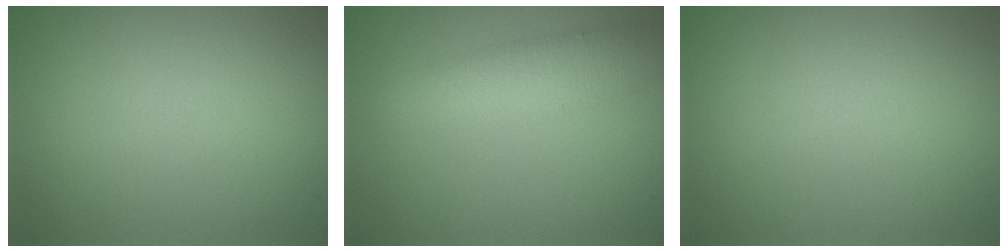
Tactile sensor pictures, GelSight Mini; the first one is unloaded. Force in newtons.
{"total": 4.5, "press": 4.5, "slide": 0.2}
{"total": 0.0}